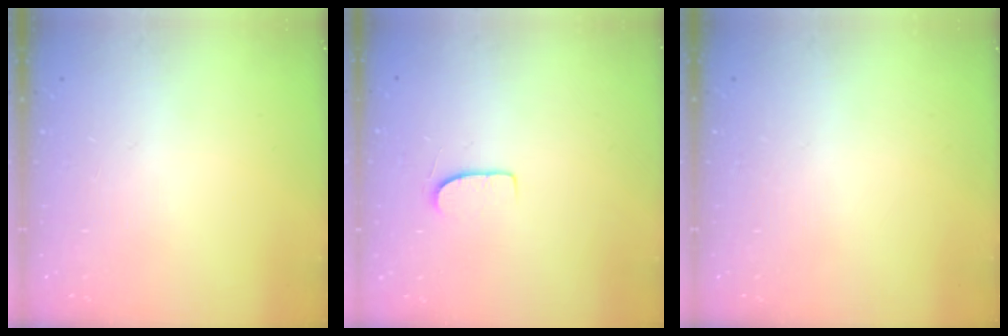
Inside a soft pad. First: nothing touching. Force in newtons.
{"total": 6.1, "press": 6.1, "slide": 0.5}
{"total": 0.0}